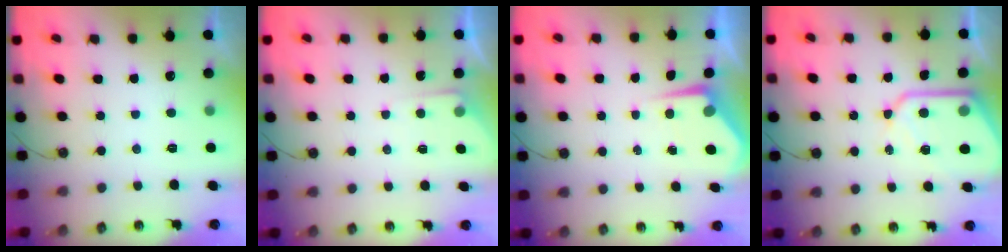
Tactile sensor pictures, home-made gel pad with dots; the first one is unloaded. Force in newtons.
{"total": 3.7, "press": 3.6, "slide": 0.5}
{"total": 4.4, "press": 4.4, "slide": 0.4}
{"total": 12.3, "press": 12.2, "slide": 1.2}